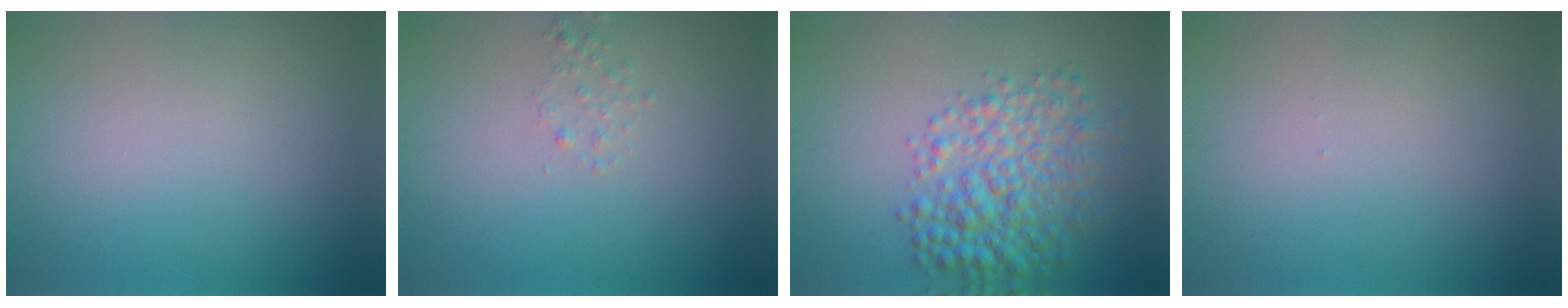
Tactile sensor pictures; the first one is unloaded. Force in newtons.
{"total": 0.8, "press": 0.8, "slide": 0.1}
{"total": 6.1, "press": 6.1, "slide": 0.1}
{"total": 0.0}